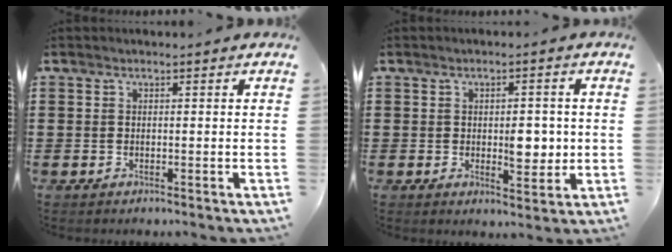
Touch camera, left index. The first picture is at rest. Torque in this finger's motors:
{"motor_torque": [0.98, 0.05, 0.39, 0.10]}